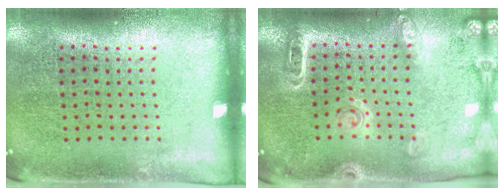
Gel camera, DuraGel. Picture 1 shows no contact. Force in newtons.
{"total": 1.8, "press": 1.7, "slide": 0.4}